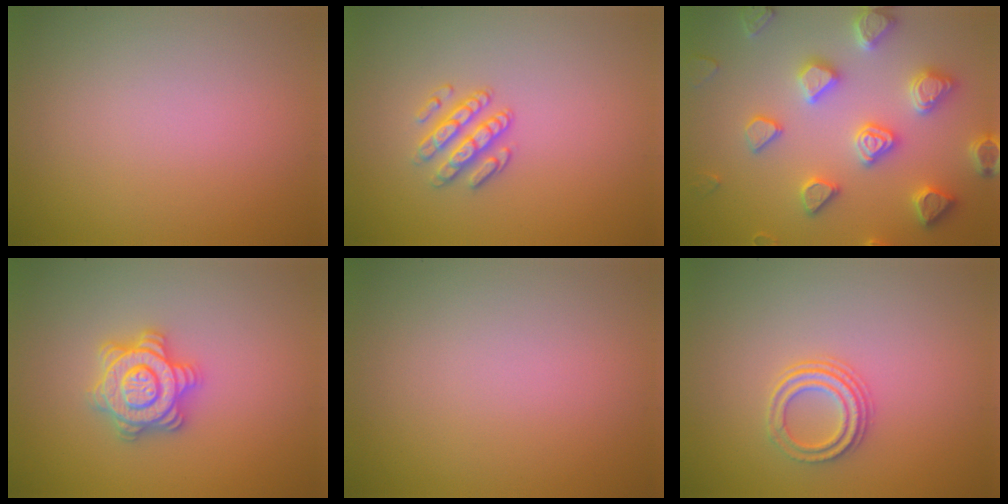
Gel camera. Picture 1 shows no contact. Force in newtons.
{"total": 2.7, "press": 2.4, "slide": 1.2}
{"total": 5.3, "press": 5.2, "slide": 1.2}
{"total": 4.6, "press": 4.6, "slide": 0.6}
{"total": 0.0}
{"total": 2.5, "press": 2.2, "slide": 1.2}